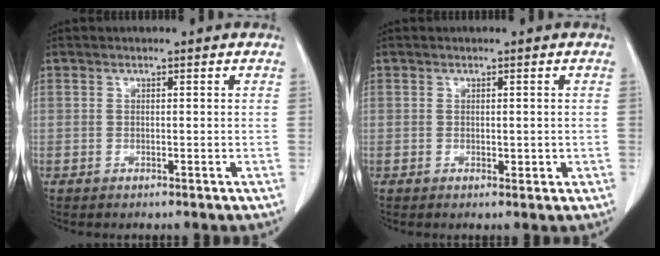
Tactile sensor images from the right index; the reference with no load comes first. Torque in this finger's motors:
{"motor_torque": [0.07, 0.16, 0.10, 0.05]}